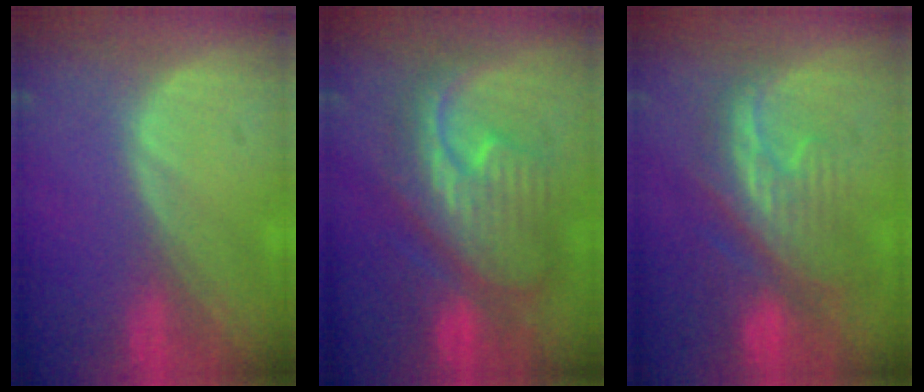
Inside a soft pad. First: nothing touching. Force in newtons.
{"total": 11.1, "press": 11.1, "slide": 1.1}
{"total": 9.4, "press": 8.8, "slide": 3.5}